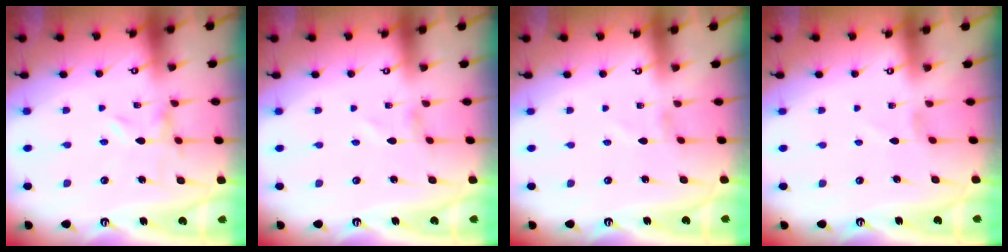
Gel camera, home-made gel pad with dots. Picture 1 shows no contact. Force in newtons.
{"total": 1.4, "press": 1.4, "slide": 0.1}
{"total": 1.3, "press": 1.3, "slide": 0.1}
{"total": 0.0}